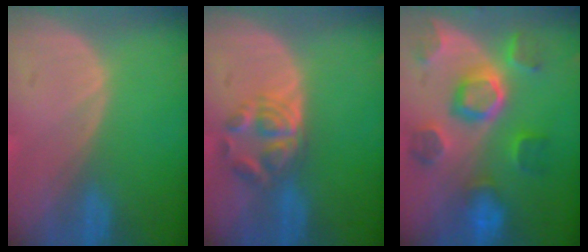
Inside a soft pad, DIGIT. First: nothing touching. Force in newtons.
{"total": 5.9, "press": 4.8, "slide": 3.5}
{"total": 10.1, "press": 9.4, "slide": 3.8}